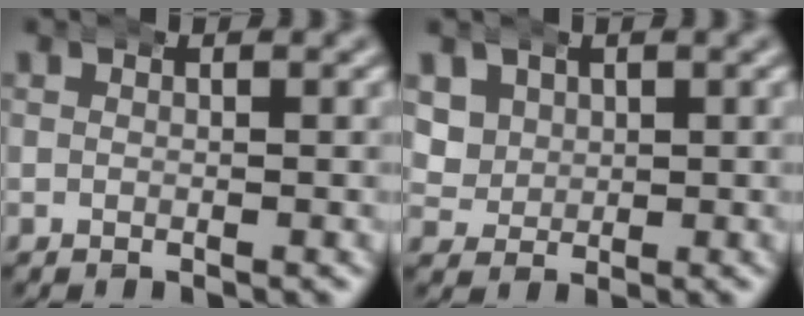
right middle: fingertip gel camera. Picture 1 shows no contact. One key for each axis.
{"total": 4.8, "fx": 1.9, "fy": 4.1, "fz": 1.7, "tx": -0.040, "ty": -0.011, "tz": 0.039}